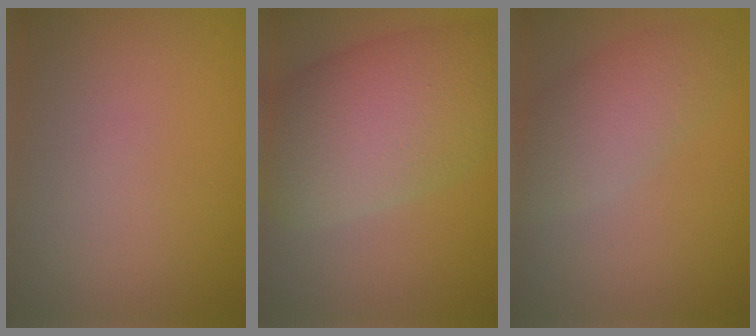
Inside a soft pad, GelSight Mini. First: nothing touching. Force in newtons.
{"total": 10.4, "press": 10.4, "slide": 0.6}
{"total": 4.5, "press": 4.5, "slide": 0.2}